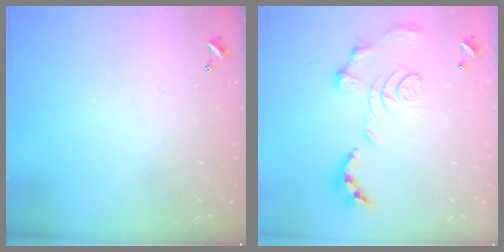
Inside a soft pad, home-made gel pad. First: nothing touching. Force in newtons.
{"total": 1.5, "press": 0.8, "slide": 1.3}